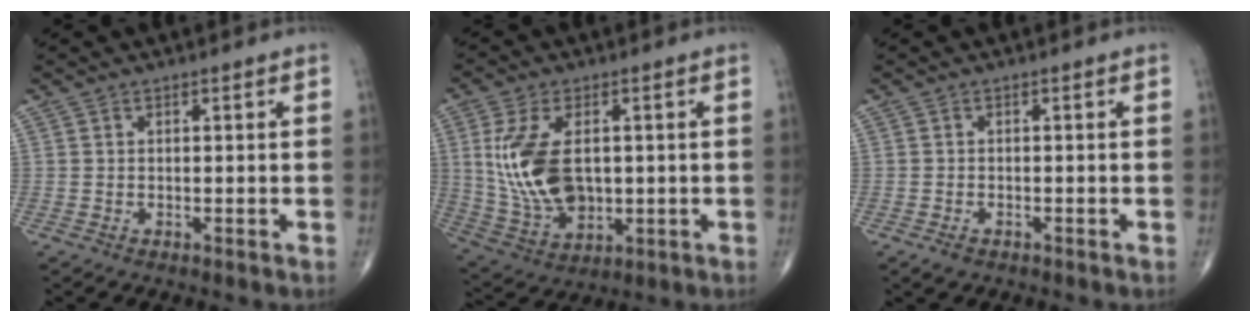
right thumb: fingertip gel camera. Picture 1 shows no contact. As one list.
[{"total": 14.4, "force": [1.5, 8.5, 11.5], "torque": [-0.225, -0.012, 0.043]}, {"total": 1.6, "force": [-1.0, 1.0, 0.8], "torque": [-0.018, 0.000, -0.014]}]